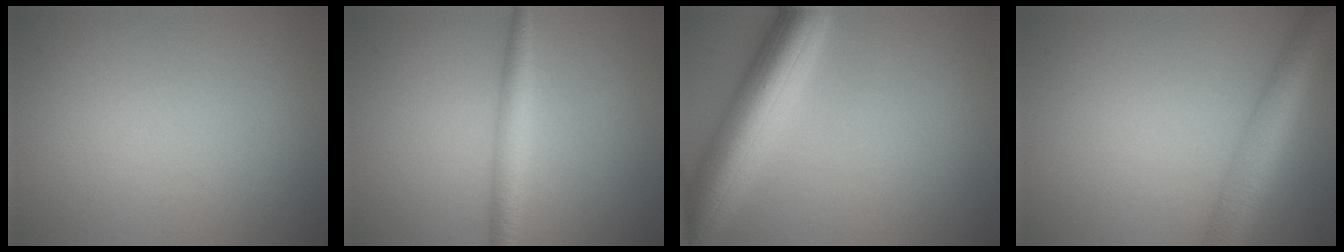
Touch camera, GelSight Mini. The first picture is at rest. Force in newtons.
{"total": 2.5, "press": 2.5, "slide": 0.0}
{"total": 8.7, "press": 8.7, "slide": 0.3}
{"total": 6.0, "press": 6.0, "slide": 0.2}